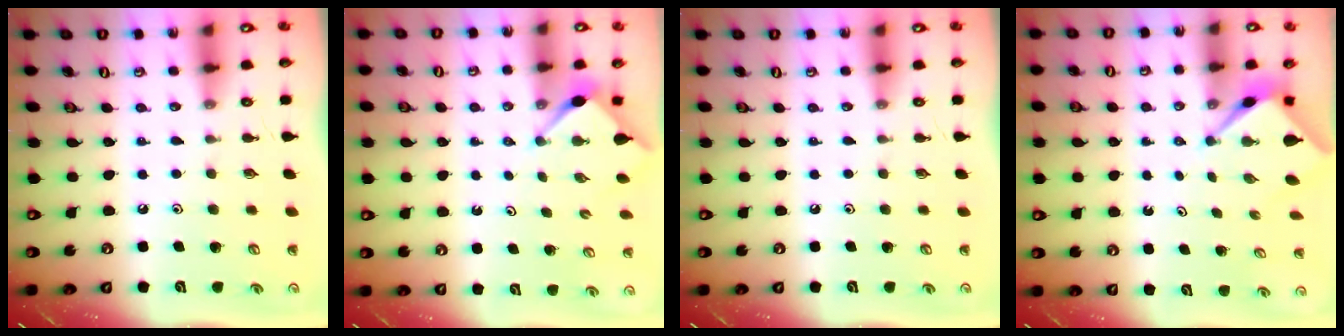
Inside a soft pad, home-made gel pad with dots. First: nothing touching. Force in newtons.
{"total": 2.7, "press": 2.7, "slide": 0.3}
{"total": 0.0}
{"total": 2.6, "press": 2.6, "slide": 0.2}